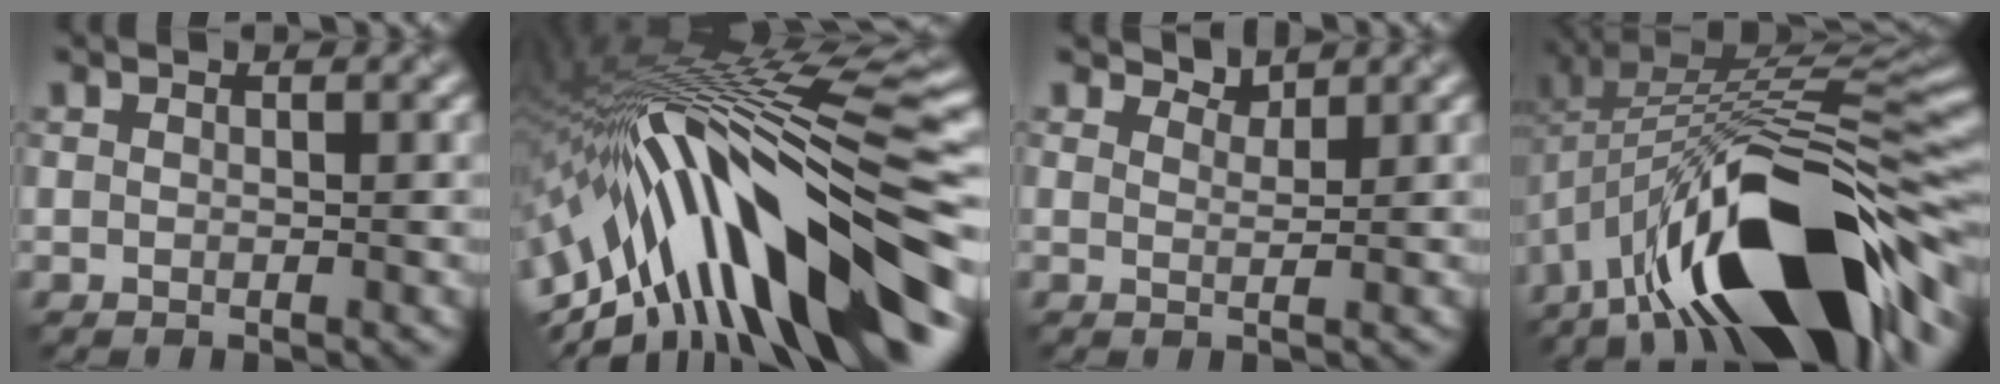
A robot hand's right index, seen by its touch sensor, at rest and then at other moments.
{"total": 16.6, "force": [-4.7, 5.2, 15.1], "torque": [-0.251, 0.034, -0.084]}
{"total": 1.2, "force": [1.2, -0.1, 0.0], "torque": [0.000, -0.003, 0.016]}
{"total": 17.4, "force": [-7.6, 6.5, 14.2], "torque": [-0.229, 0.015, -0.132]}